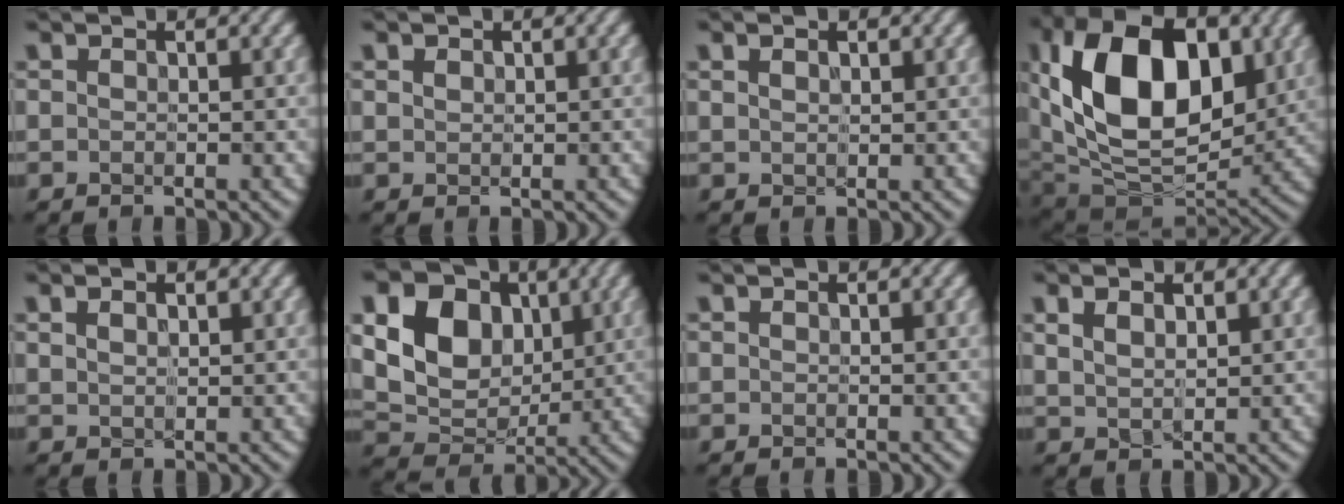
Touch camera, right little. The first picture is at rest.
{"total": 0.8, "force": [0.3, 0.6, 0.3], "torque": [-0.011, -0.002, 0.013]}
{"total": 0.9, "force": [0.4, 0.5, 0.7], "torque": [-0.011, 0.001, 0.009]}
{"total": 14.8, "force": [2.5, 9.6, 11.0], "torque": [-0.184, 0.003, 0.041]}
{"total": 1.2, "force": [0.5, 0.7, 0.9], "torque": [-0.018, 0.001, 0.012]}
{"total": 10.7, "force": [2.2, 7.9, 6.8], "torque": [-0.139, 0.008, 0.028]}
{"total": 0.0}
{"total": 2.3, "force": [0.8, 1.3, 1.8], "torque": [-0.040, -0.004, 0.019]}